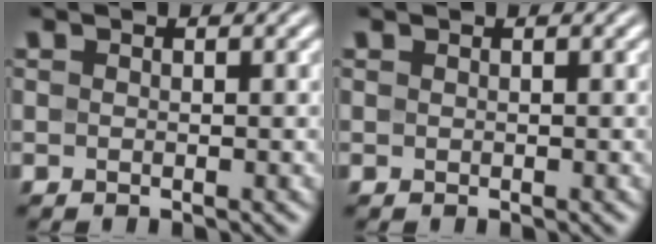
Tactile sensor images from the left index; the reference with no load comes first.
{"total": 0.0}